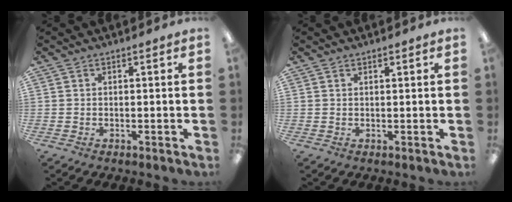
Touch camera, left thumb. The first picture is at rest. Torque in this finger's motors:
{"motor_torque": [-0.15, -0.05, -0.04, 0.16, -0.03]}